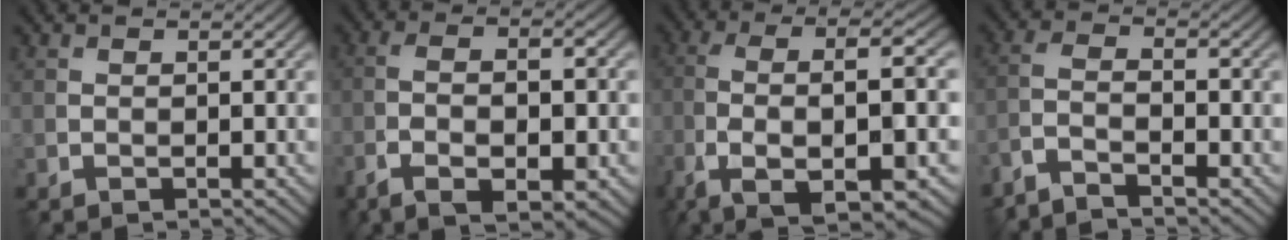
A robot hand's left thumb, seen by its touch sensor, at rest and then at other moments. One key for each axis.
{"total": 8.3, "fx": -3.4, "fy": 2.8, "fz": 7.1, "tx": -0.139, "ty": -0.012, "tz": -0.048}
{"total": 11.0, "fx": -3.5, "fy": 2.8, "fz": 10.0, "tx": -0.182, "ty": 0.009, "tz": -0.062}
{"total": 3.7, "fx": -3.3, "fy": 0.4, "fz": 1.7, "tx": -0.037, "ty": -0.002, "tz": -0.077}